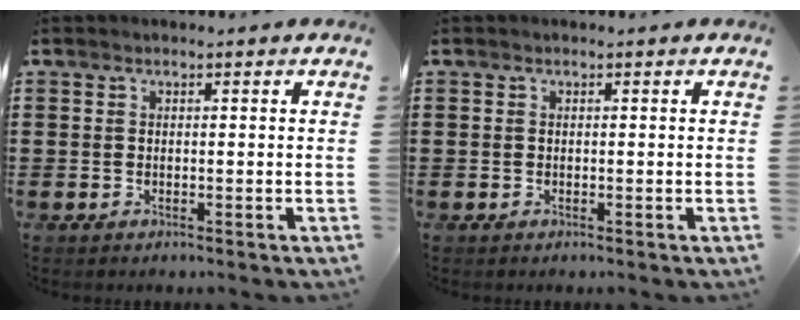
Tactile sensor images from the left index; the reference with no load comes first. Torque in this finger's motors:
{"motor_torque": [0.00, 0.00, 0.00, 0.00]}